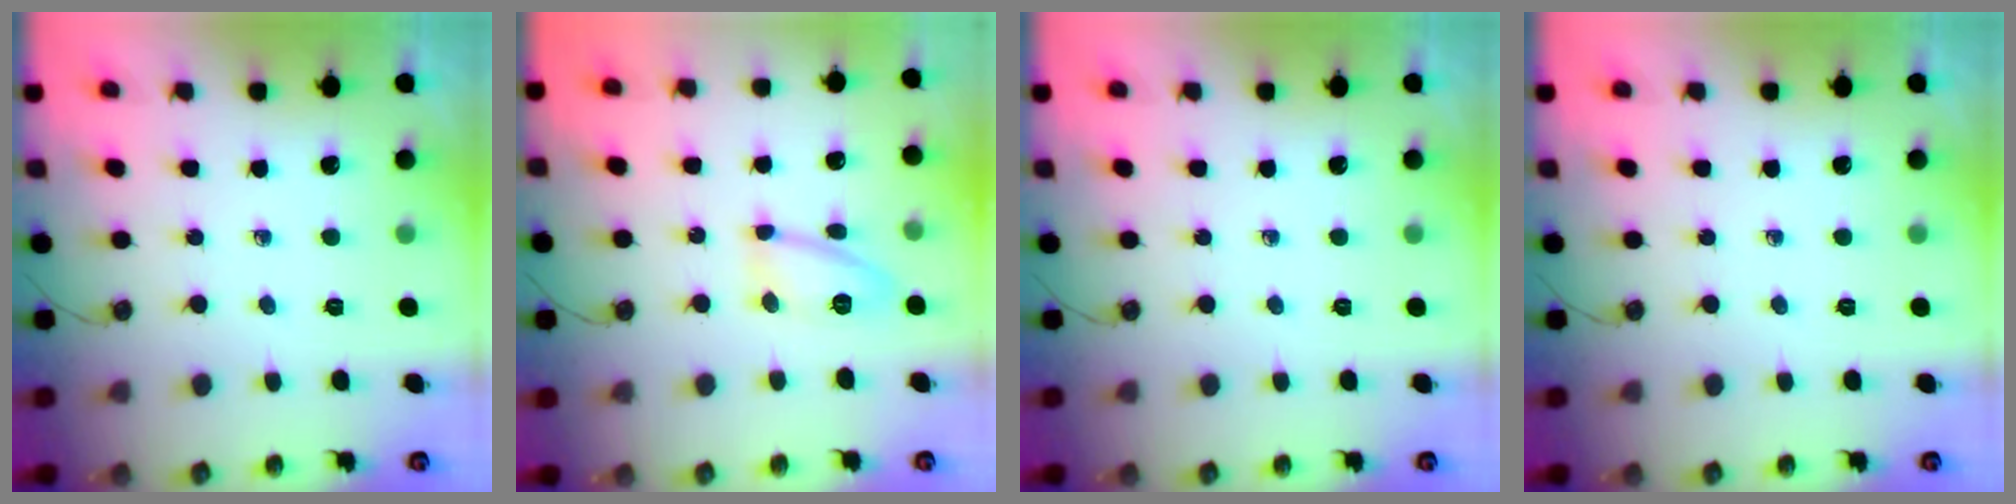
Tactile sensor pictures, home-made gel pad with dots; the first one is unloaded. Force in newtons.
{"total": 11.2, "press": 11.1, "slide": 0.9}
{"total": 0.0}
{"total": 0.0}